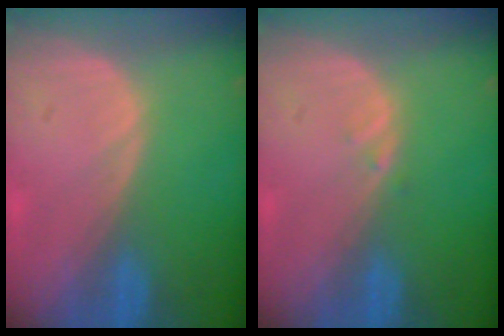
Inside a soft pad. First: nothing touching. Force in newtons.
{"total": 0.6, "press": 0.6, "slide": 0.1}